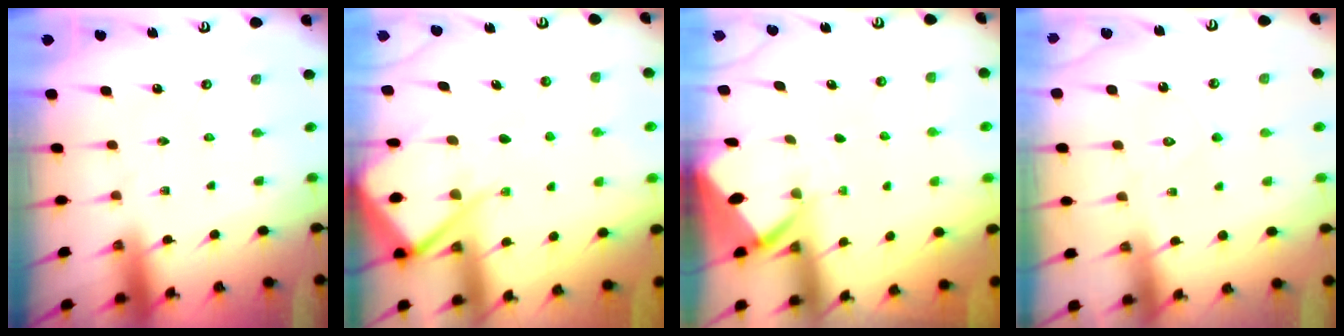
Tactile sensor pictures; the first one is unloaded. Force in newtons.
{"total": 9.5, "press": 9.5, "slide": 0.9}
{"total": 2.7, "press": 2.6, "slide": 0.3}
{"total": 5.2, "press": 5.1, "slide": 0.4}